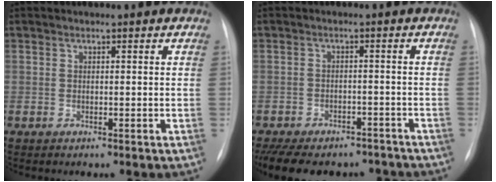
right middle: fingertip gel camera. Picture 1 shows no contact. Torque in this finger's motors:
{"motor_torque": [1.10, -1.04, 0.44, 0.06]}